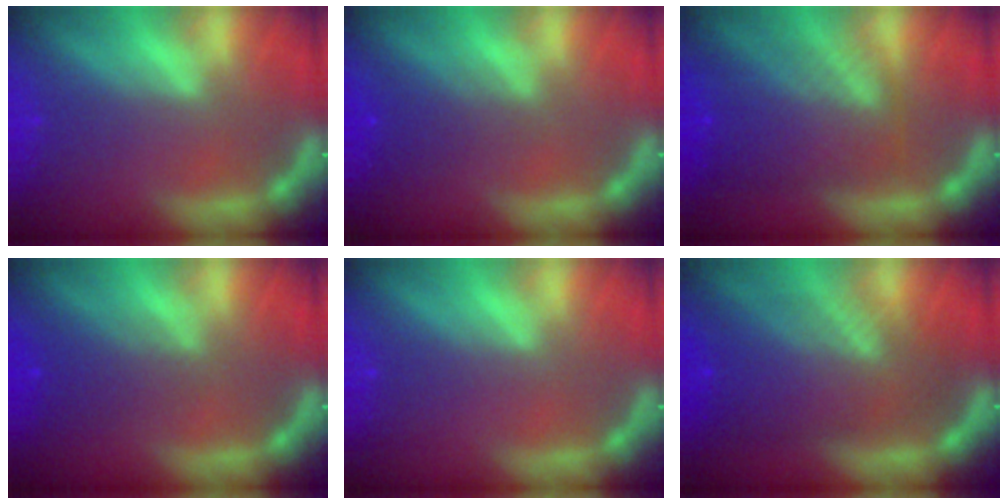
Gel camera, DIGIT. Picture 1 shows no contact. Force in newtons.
{"total": 2.5}
{"total": 7.6}
{"total": 3.0}
{"total": 0.0}
{"total": 8.5}